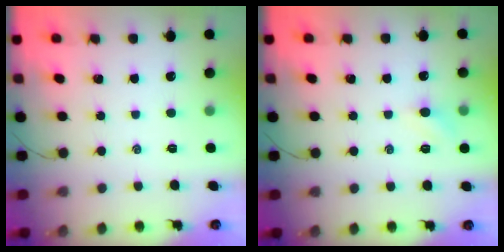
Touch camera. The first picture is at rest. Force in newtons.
{"total": 5.6, "press": 5.4, "slide": 1.5}